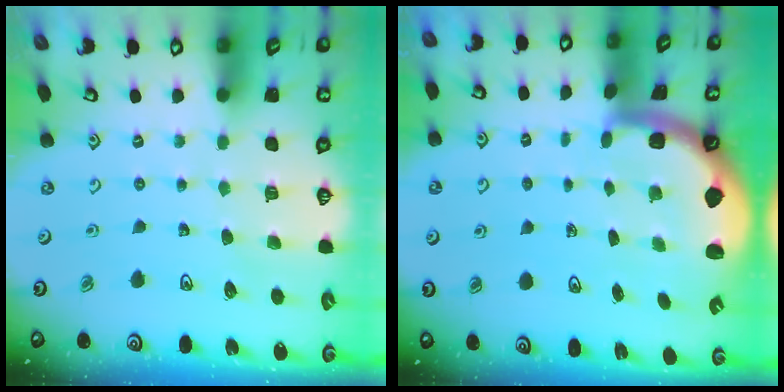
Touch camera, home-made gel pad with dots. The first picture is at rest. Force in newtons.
{"total": 1.7, "press": 1.6, "slide": 0.3}